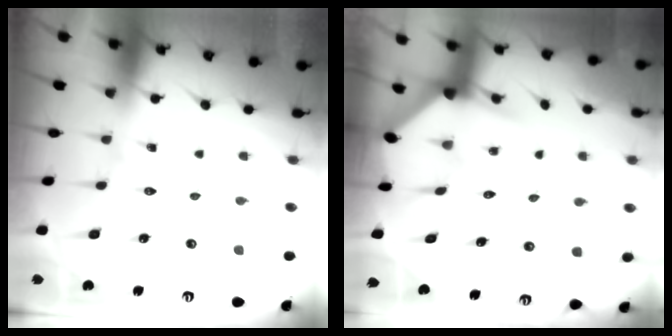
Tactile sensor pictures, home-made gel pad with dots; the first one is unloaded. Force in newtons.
{"total": 3.2, "press": 3.2, "slide": 0.3}